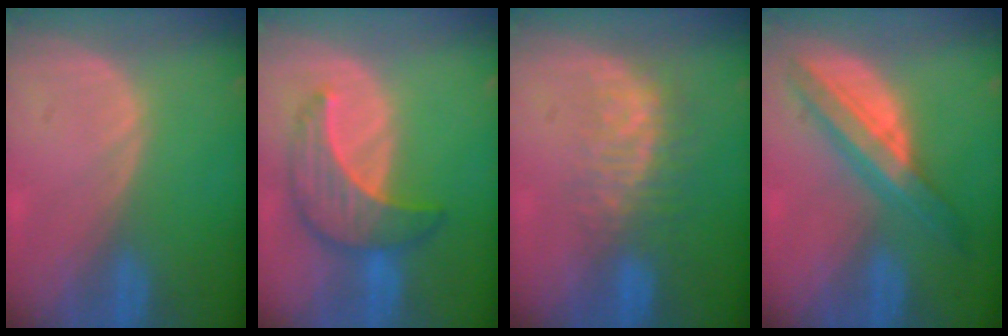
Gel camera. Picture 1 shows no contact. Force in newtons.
{"total": 7.7, "press": 7.7, "slide": 0.4}
{"total": 7.9, "press": 6.9, "slide": 4.0}
{"total": 7.5, "press": 7.5, "slide": 0.4}